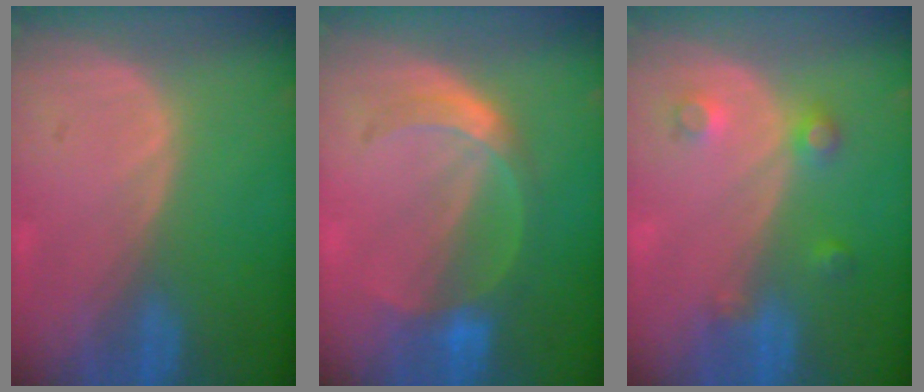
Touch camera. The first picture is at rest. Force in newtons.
{"total": 5.7, "press": 5.4, "slide": 1.8}
{"total": 3.5, "press": 3.2, "slide": 1.6}